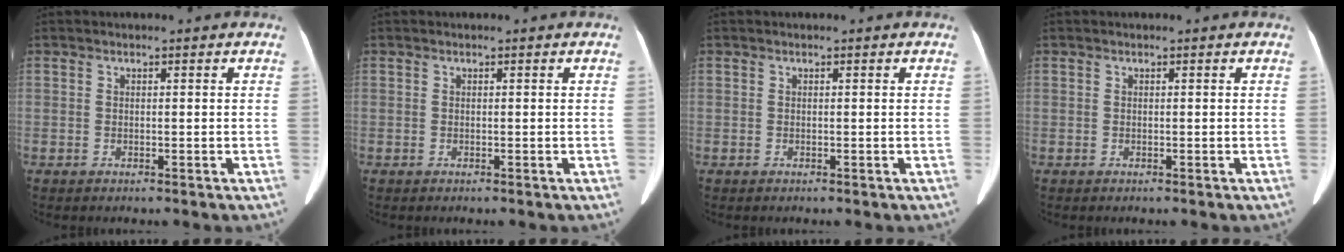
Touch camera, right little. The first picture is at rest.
{"total": 0.0}
{"total": 0.0}
{"total": 0.0}